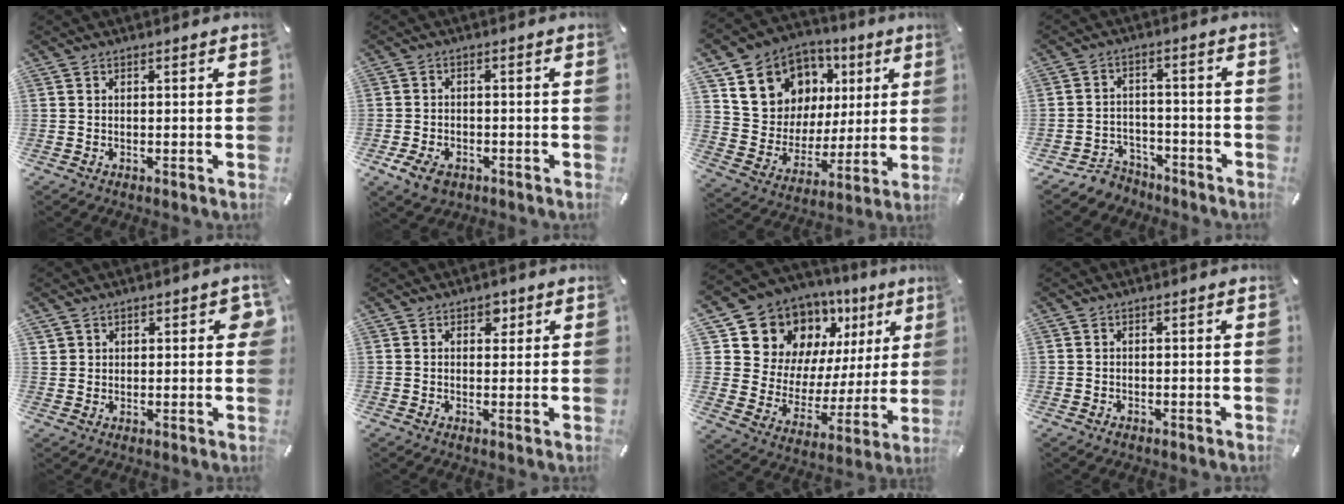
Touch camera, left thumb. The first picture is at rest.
{"total": 4.6, "force": [-2.5, 3.3, 2.1], "torque": [-0.051, 0.009, -0.050]}
{"total": 12.5, "force": [6.0, 10.8, 1.9], "torque": [-0.038, -0.052, 0.123]}
{"total": 6.0, "force": [-4.8, 3.4, 1.3], "torque": [-0.024, 0.023, -0.091]}
{"total": 3.7, "force": [1.9, 2.6, 1.8], "torque": [-0.014, -0.003, 0.030]}
{"total": 2.4, "force": [1.2, 1.8, 1.1], "torque": [0.000, -0.005, 0.014]}
{"total": 15.5, "force": [10.5, 10.5, 4.2], "torque": [-0.072, -0.098, 0.199]}
{"total": 0.6, "force": [-0.3, 0.4, 0.3], "torque": [-0.005, -0.001, -0.007]}